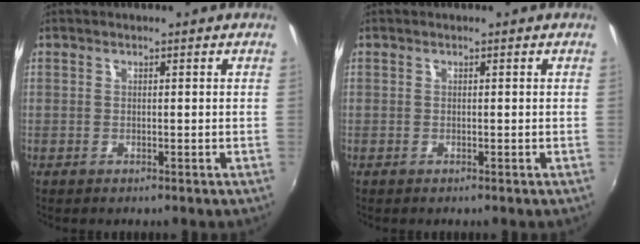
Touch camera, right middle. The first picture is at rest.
{"total": 0.0}